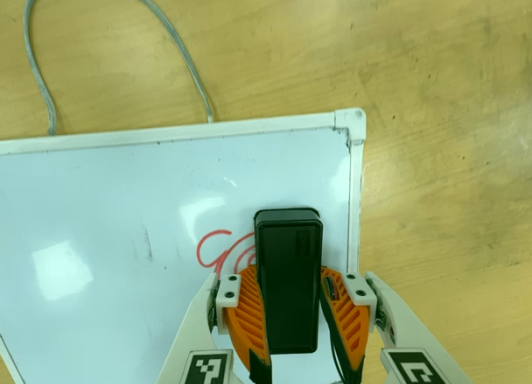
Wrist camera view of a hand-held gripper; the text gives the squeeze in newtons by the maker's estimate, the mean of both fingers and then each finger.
{"total": 13.8, "left": 13.8, "right": 13.7}